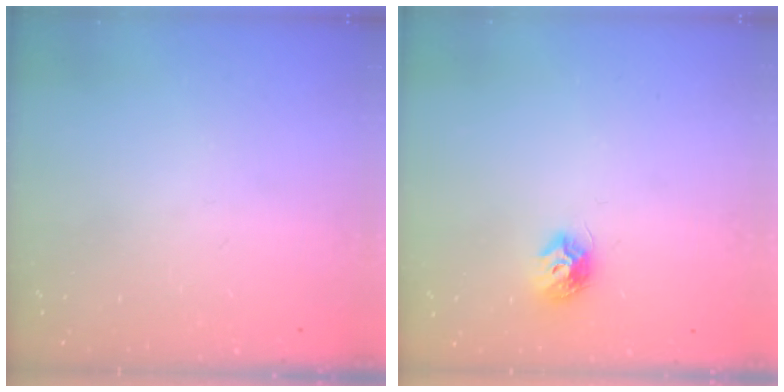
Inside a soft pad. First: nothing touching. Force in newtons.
{"total": 8.0, "press": 8.0, "slide": 0.5}